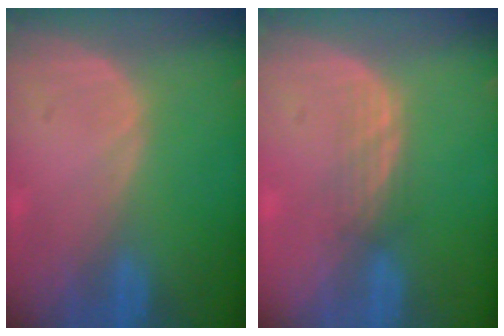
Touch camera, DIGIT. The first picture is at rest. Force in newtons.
{"total": 2.4, "press": 2.3, "slide": 0.5}